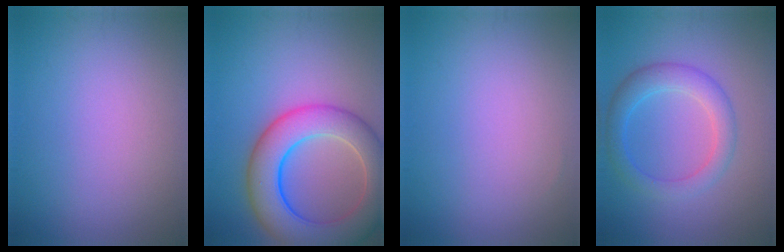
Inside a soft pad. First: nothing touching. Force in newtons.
{"total": 9.4, "press": 9.4, "slide": 0.5}
{"total": 0.0}
{"total": 3.8, "press": 3.8, "slide": 0.1}